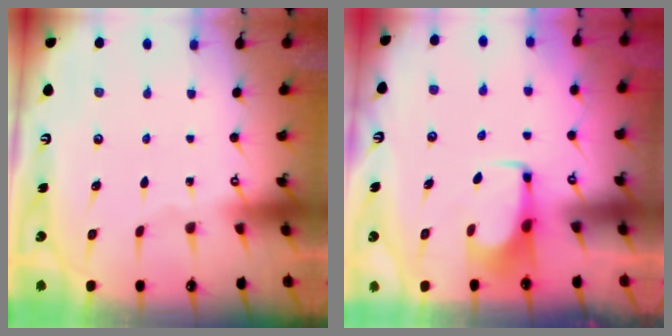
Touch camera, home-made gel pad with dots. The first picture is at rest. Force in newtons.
{"total": 1.5, "press": 1.5, "slide": 0.4}